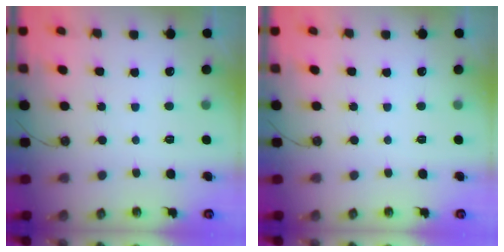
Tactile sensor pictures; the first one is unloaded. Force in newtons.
{"total": 0.0}